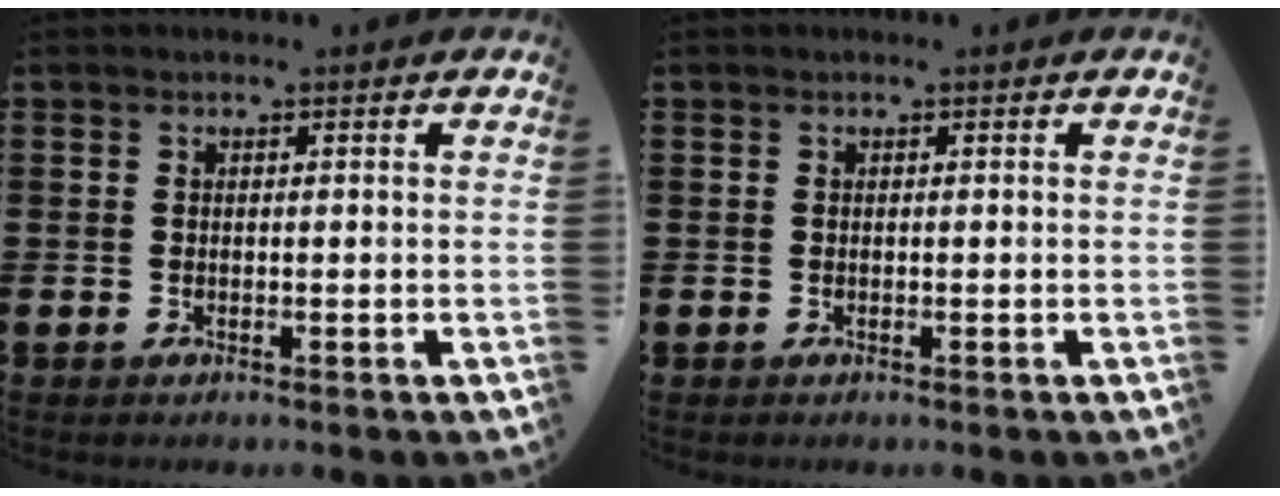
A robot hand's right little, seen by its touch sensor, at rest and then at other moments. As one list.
[{"total": 0.0}]